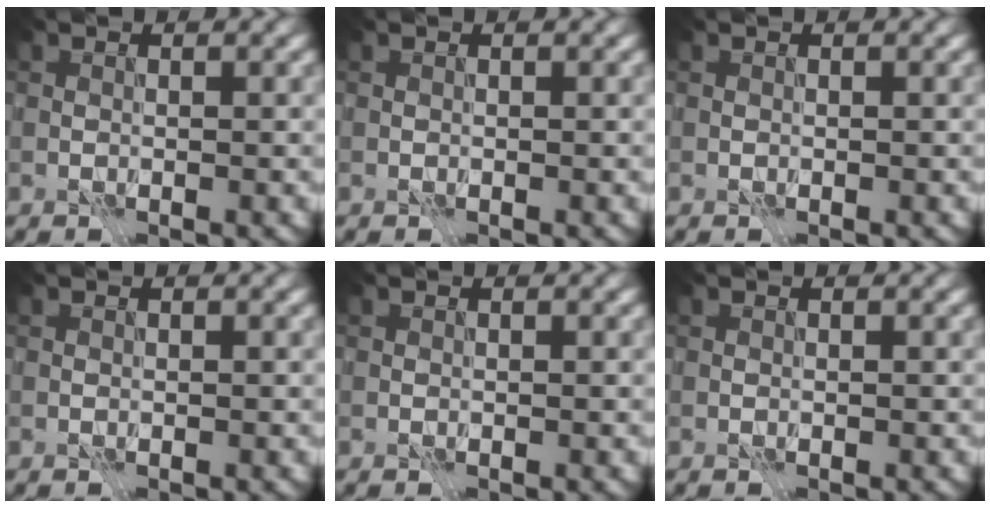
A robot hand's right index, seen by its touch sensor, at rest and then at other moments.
{"total": 0.0}
{"total": 0.0}
{"total": 0.0}
{"total": 0.0}
{"total": 0.0}